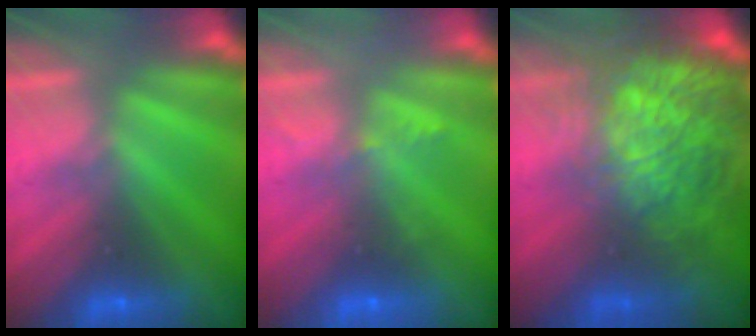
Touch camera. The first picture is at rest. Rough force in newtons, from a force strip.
{"total": 2.3}
{"total": 10.0}